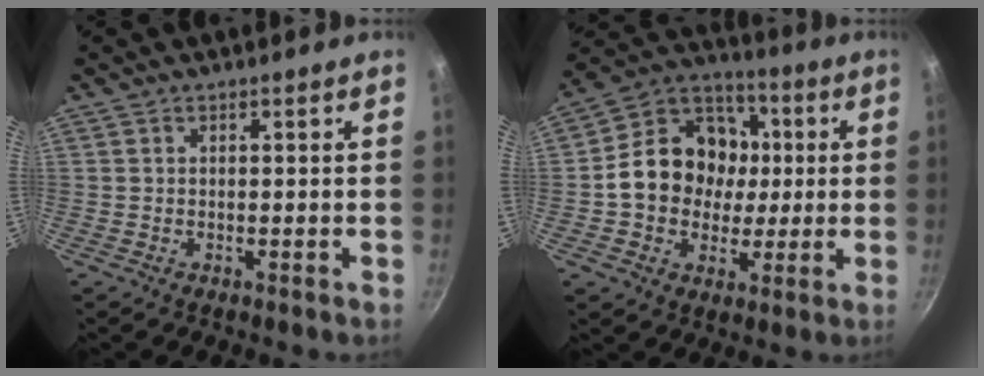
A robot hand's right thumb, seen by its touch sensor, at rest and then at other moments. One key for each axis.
{"total": 17.4, "fx": 0.4, "fy": 14.7, "fz": 9.3, "tx": -0.122, "ty": 0.027, "tz": -0.006}